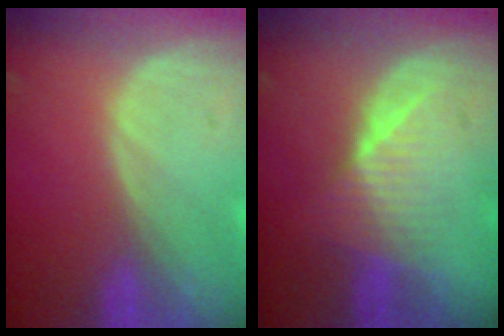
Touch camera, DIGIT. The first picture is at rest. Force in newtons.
{"total": 6.3, "press": 5.9, "slide": 2.3}